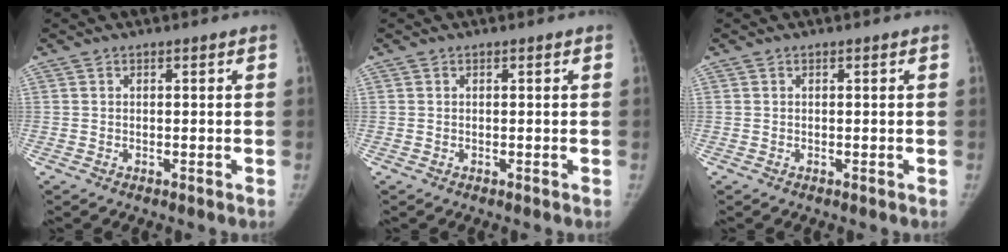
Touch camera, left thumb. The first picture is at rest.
{"total": 0.0}
{"total": 0.0}